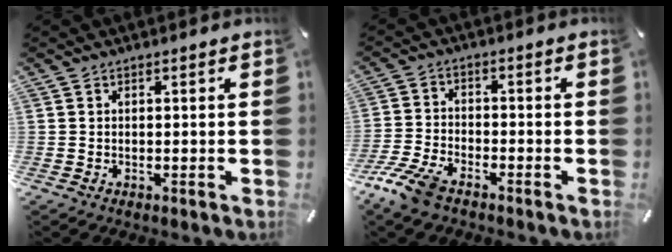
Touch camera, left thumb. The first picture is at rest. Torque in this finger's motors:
{"motor_torque": [0.74, 1.33, 0.21, 0.22, 0.09]}